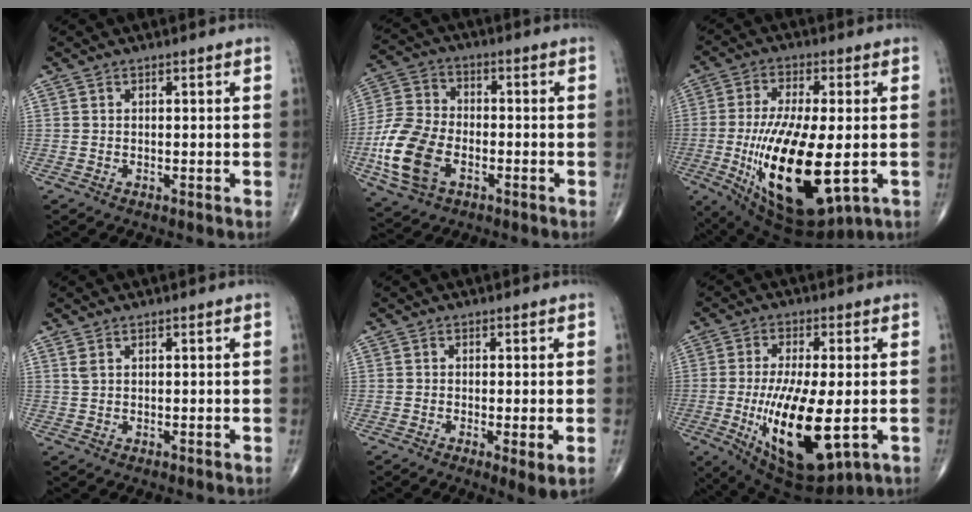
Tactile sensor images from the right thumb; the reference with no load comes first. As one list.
[{"total": 14.3, "force": [-4.4, 9.1, 10.2], "torque": [-0.211, 0.013, -0.089]}, {"total": 22.0, "force": [-4.0, 8.5, 19.9], "torque": [-0.387, -0.028, -0.047]}, {"total": 1.2, "force": [0.7, 0.4, 0.9], "torque": [-0.023, 0.007, 0.020]}, {"total": 3.7, "force": [-1.0, 0.6, 3.5], "torque": [-0.065, -0.014, -0.019]}, {"total": 18.4, "force": [-3.6, 6.9, 16.7], "torque": [-0.305, -0.023, -0.039]}]